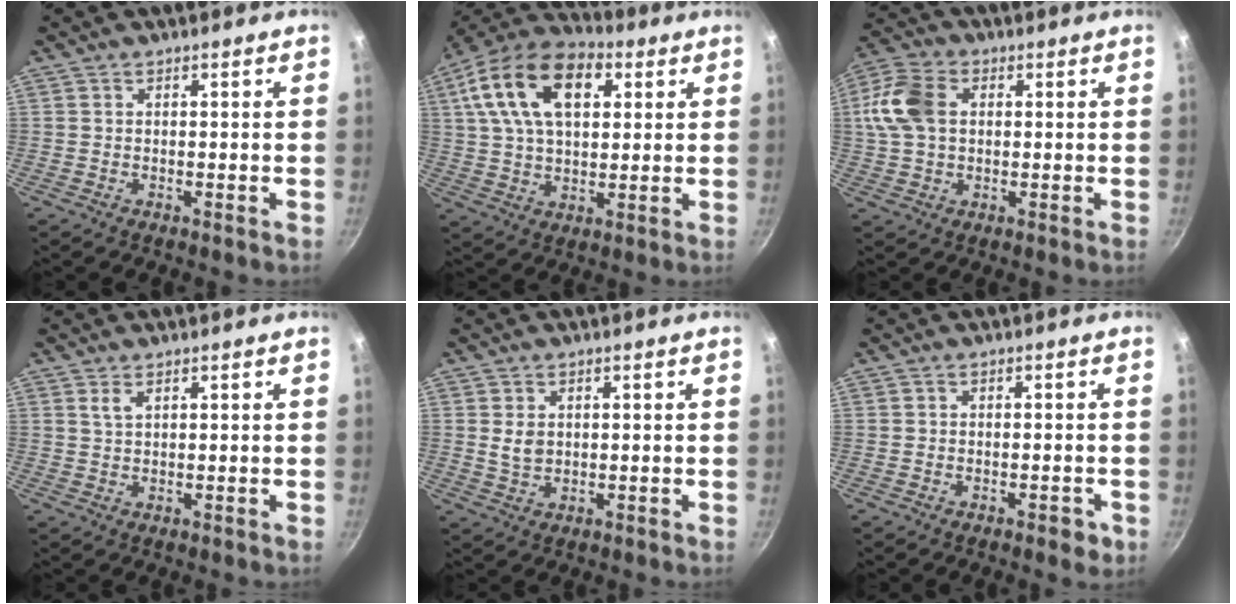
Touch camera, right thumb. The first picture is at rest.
{"total": 19.5, "force": [6.1, 11.5, 14.5], "torque": [-0.247, 0.010, 0.099]}
{"total": 10.6, "force": [1.7, 7.3, 7.4], "torque": [-0.156, 0.019, 0.029]}
{"total": 1.8, "force": [1.1, 0.8, 1.3], "torque": [-0.027, -0.003, 0.026]}
{"total": 3.0, "force": [0.6, 2.2, 1.9], "torque": [-0.026, -0.008, 0.017]}
{"total": 2.3, "force": [-1.2, 1.1, 1.7], "torque": [-0.017, 0.005, -0.014]}